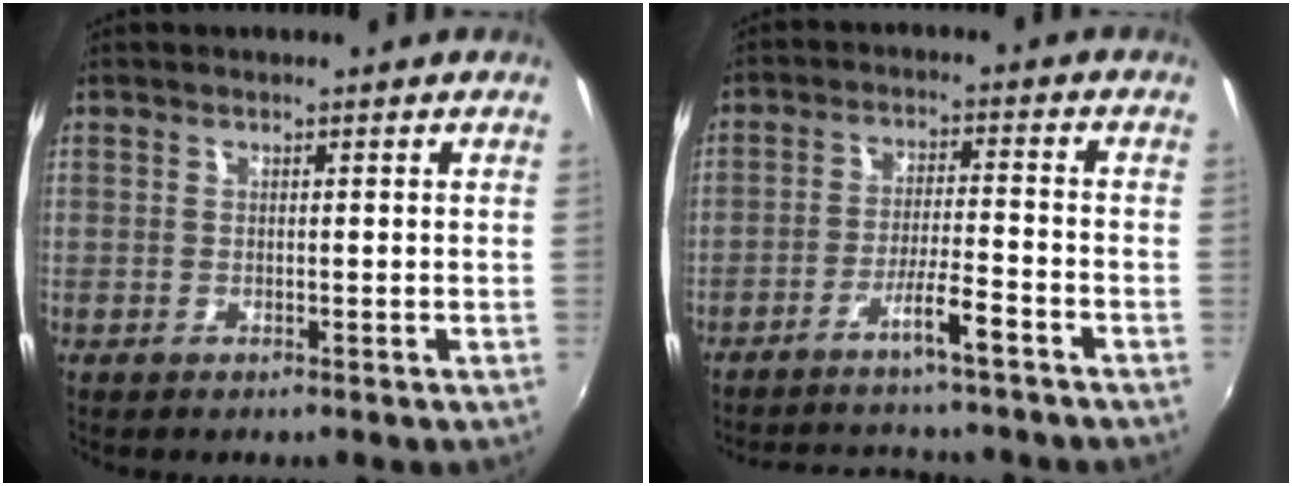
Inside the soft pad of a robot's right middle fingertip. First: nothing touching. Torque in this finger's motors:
{"motor_torque": [1.07, -1.07, 0.25, 0.06]}